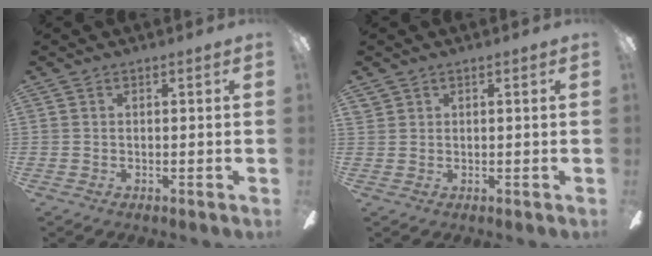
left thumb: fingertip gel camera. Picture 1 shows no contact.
{"total": 0.9, "force": [0.8, 0.3, 0.2], "torque": [-0.006, 0.000, 0.016]}